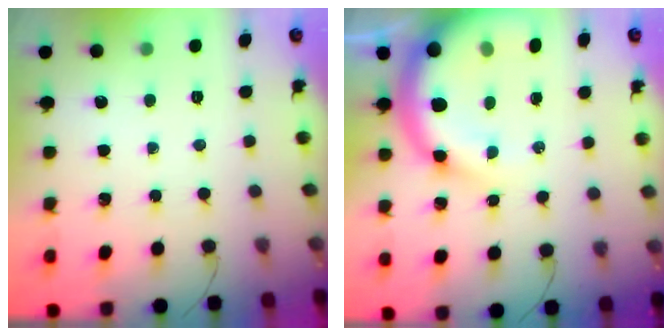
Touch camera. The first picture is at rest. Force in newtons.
{"total": 16.5, "press": 16.1, "slide": 3.8}